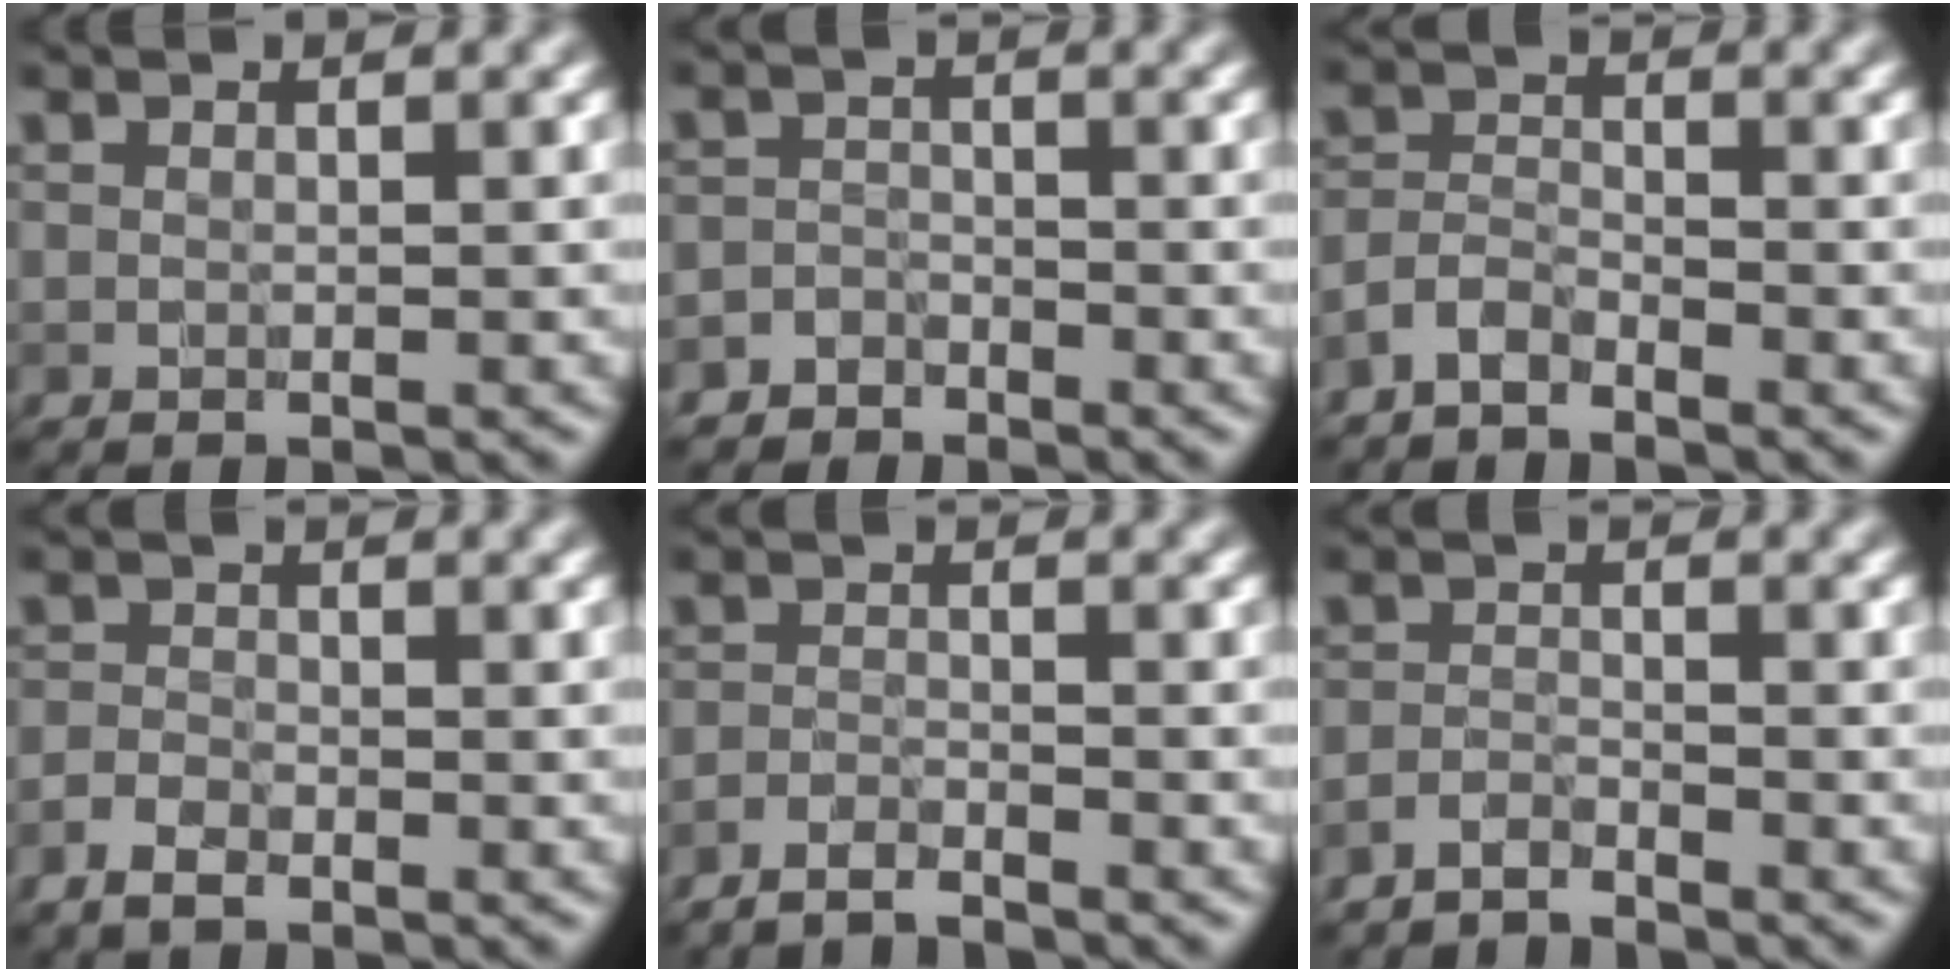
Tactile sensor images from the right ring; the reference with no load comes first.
{"total": 1.7, "force": [-1.4, 0.9, -0.4], "torque": [0.019, 0.007, -0.031]}
{"total": 2.0, "force": [-1.7, 0.6, 0.6], "torque": [-0.010, 0.008, -0.042]}
{"total": 1.9, "force": [-1.5, 0.9, 0.9], "torque": [-0.015, 0.000, -0.036]}
{"total": 2.1, "force": [-2.0, 0.1, 0.4], "torque": [-0.005, 0.000, -0.044]}
{"total": 1.8, "force": [-1.8, 0.2, 0.2], "torque": [-0.002, 0.003, -0.042]}